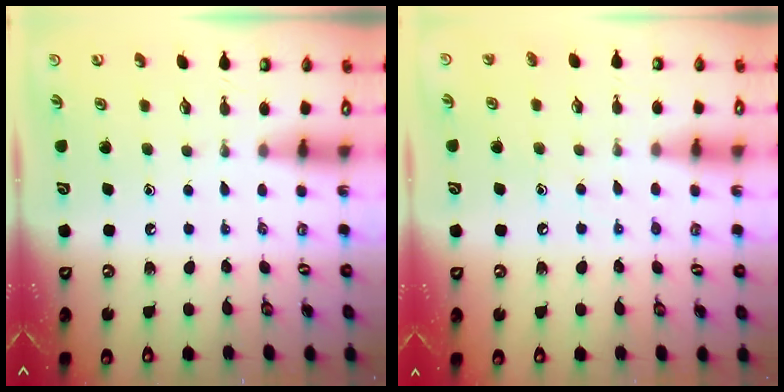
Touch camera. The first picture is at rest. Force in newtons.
{"total": 6.5, "press": 6.5, "slide": 0.7}